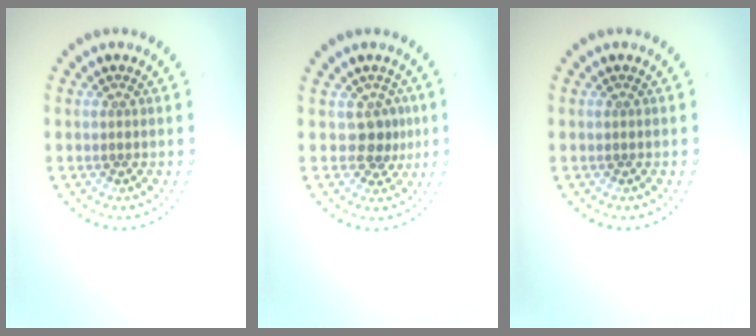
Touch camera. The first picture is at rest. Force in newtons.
{"total": 2.3, "press": 1.6, "slide": 1.6}
{"total": 0.0}